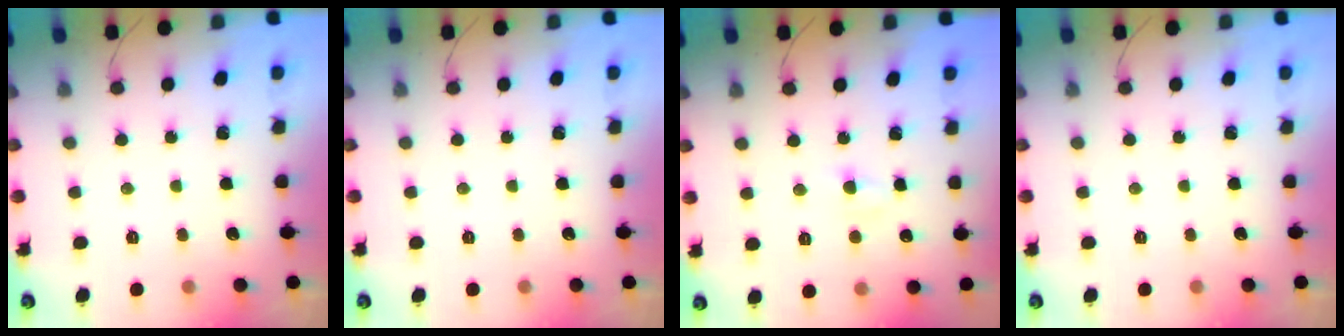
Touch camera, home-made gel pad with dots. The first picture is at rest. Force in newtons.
{"total": 0.0}
{"total": 2.9, "press": 2.7, "slide": 1.2}
{"total": 0.0}